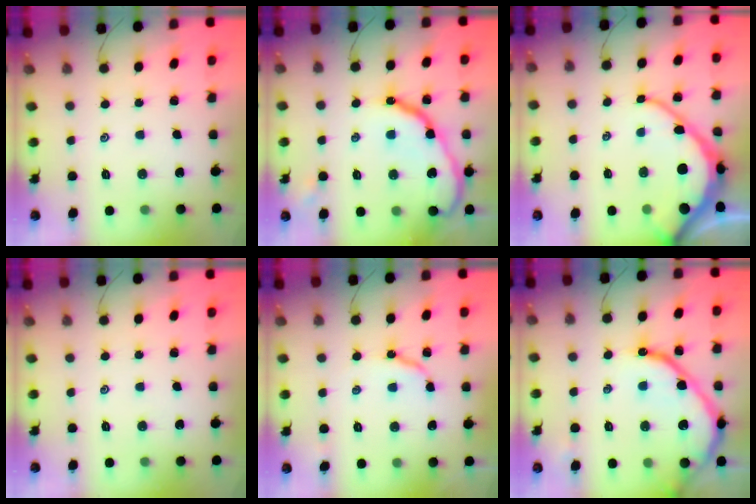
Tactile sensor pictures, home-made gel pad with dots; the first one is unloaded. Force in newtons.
{"total": 15.8, "press": 15.7, "slide": 1.3}
{"total": 12.4, "press": 12.4, "slide": 1.1}
{"total": 0.0}
{"total": 6.5, "press": 6.4, "slide": 0.7}
{"total": 14.9, "press": 14.9, "slide": 1.5}